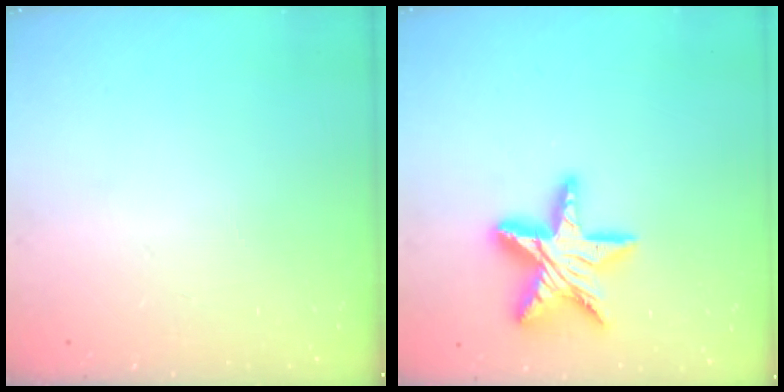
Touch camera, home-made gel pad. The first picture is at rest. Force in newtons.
{"total": 18.8, "press": 18.7, "slide": 1.9}